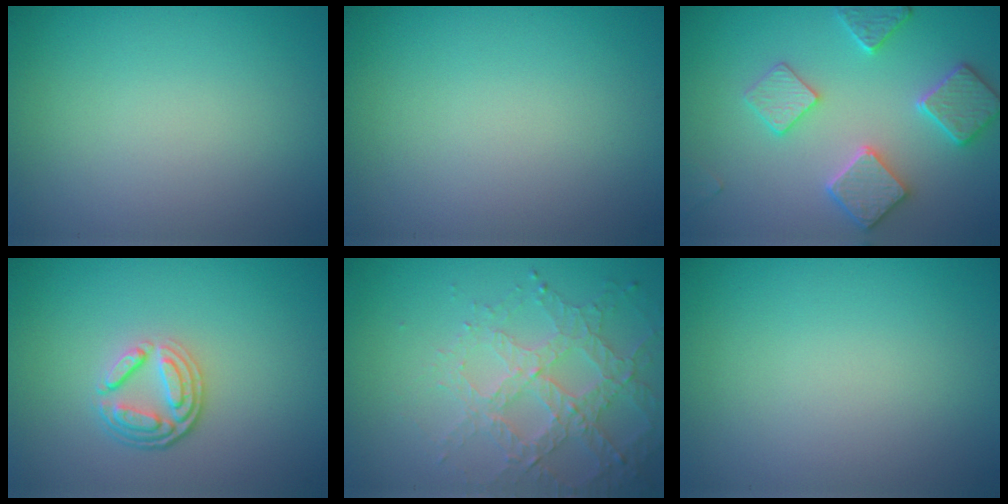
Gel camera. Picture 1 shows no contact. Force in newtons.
{"total": 0.0}
{"total": 4.2, "press": 4.1, "slide": 0.9}
{"total": 3.8, "press": 2.8, "slide": 2.5}
{"total": 3.9, "press": 3.7, "slide": 1.3}
{"total": 0.0}